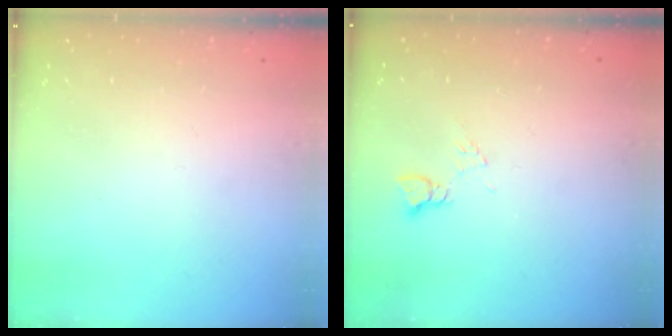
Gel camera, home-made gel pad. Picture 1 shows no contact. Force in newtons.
{"total": 4.1, "press": 4.0, "slide": 0.5}